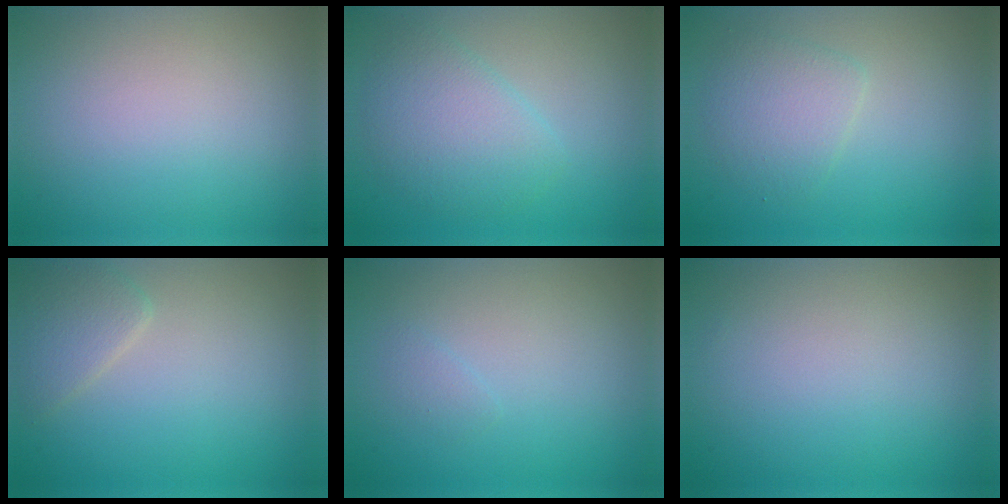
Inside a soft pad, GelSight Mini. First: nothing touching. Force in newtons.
{"total": 3.9, "press": 3.9, "slide": 0.1}
{"total": 2.7, "press": 2.7, "slide": 0.1}
{"total": 2.2, "press": 2.2, "slide": 0.1}
{"total": 0.7, "press": 0.7, "slide": 0.1}
{"total": 0.0}